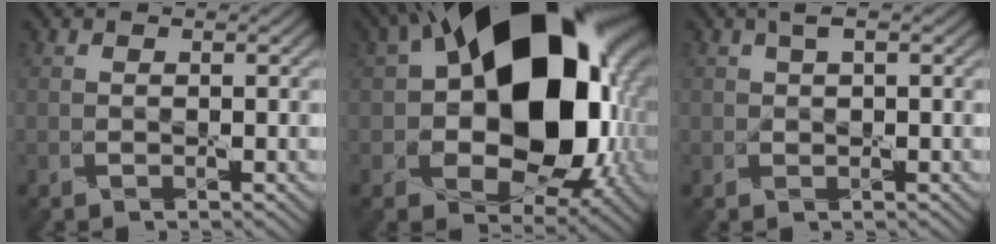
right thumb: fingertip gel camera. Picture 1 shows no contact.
{"total": 21.3, "force": [4.5, 13.8, 15.6], "torque": [-0.257, 0.012, 0.080]}
{"total": 1.7, "force": [0.7, 0.8, 1.3], "torque": [-0.028, 0.009, 0.012]}